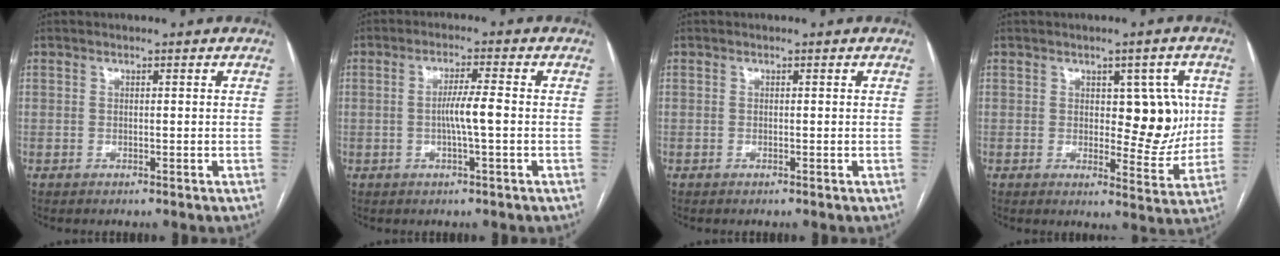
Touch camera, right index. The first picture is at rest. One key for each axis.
{"total": 4.2, "fx": -0.6, "fy": -0.2, "fz": 4.1, "tx": -0.076, "ty": 0.002, "tz": -0.011}
{"total": 0.0}
{"total": 7.9, "fx": 1.2, "fy": 3.9, "fz": 6.8, "tx": -0.073, "ty": 0.007, "tz": 0.025}